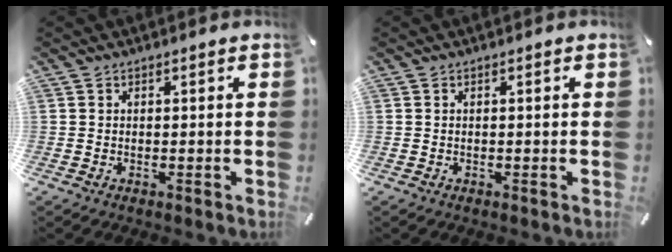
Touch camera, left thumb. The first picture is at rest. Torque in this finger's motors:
{"motor_torque": [-0.18, -0.18, 0.08, -0.03, 0.01]}